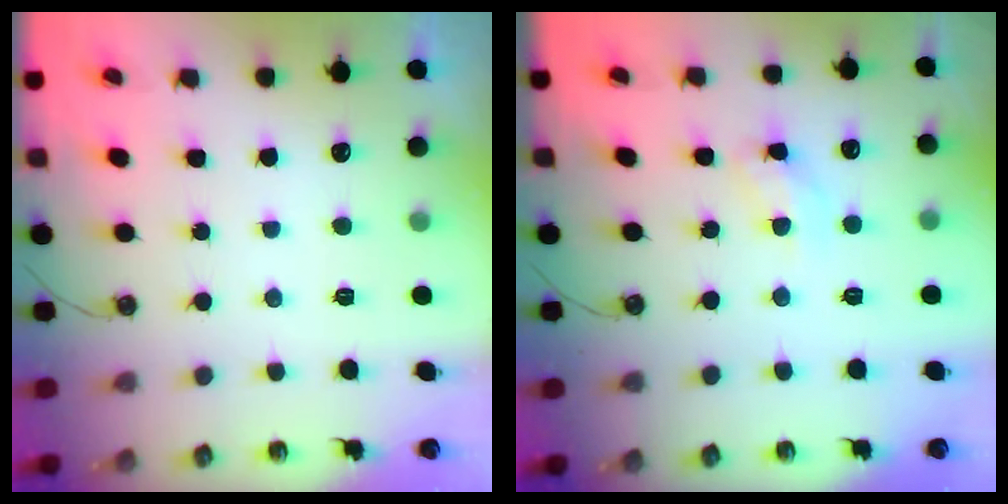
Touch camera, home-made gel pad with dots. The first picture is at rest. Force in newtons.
{"total": 7.5, "press": 7.4, "slide": 0.5}